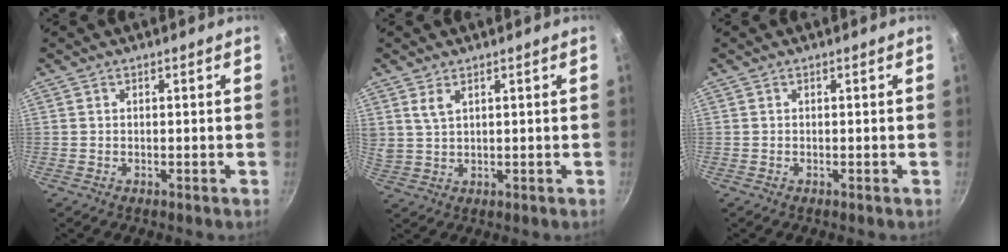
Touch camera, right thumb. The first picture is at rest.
{"total": 3.3, "force": [1.8, 1.7, 2.2], "torque": [-0.042, -0.007, 0.041]}
{"total": 0.0}